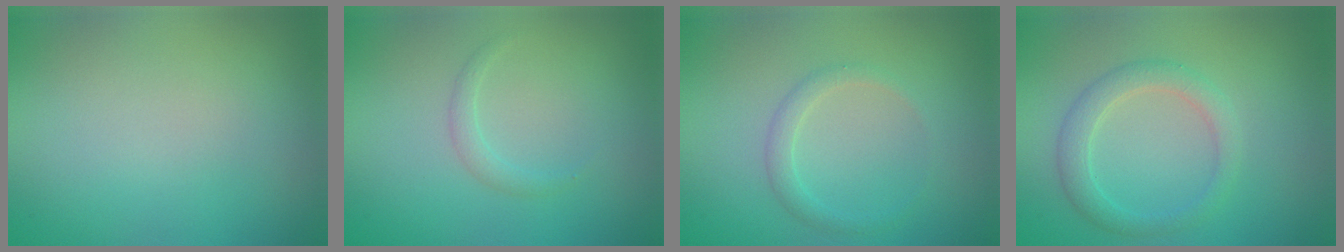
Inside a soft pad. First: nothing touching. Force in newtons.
{"total": 1.0, "press": 1.0, "slide": 0.1}
{"total": 1.5, "press": 1.5, "slide": 0.0}
{"total": 2.6, "press": 2.6, "slide": 0.2}